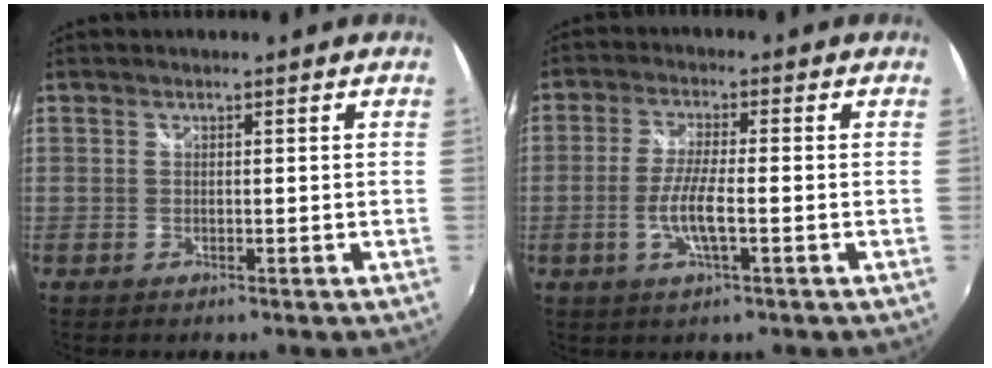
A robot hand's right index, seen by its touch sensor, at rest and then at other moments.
{"total": 6.0, "force": [-1.7, 0.9, 5.7], "torque": [-0.119, -0.006, -0.034]}